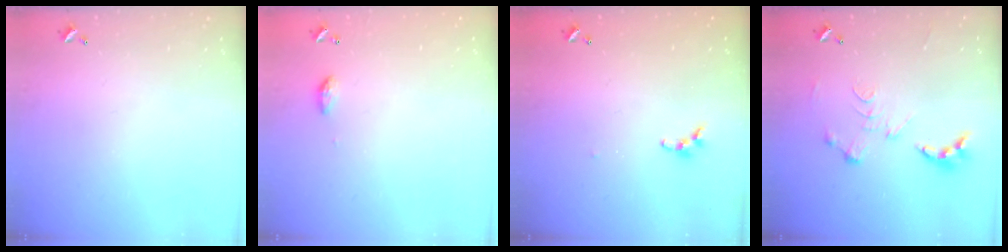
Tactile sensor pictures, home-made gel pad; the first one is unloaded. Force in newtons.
{"total": 4.7, "press": 4.7, "slide": 0.6}
{"total": 5.5, "press": 5.5, "slide": 0.6}
{"total": 0.0}